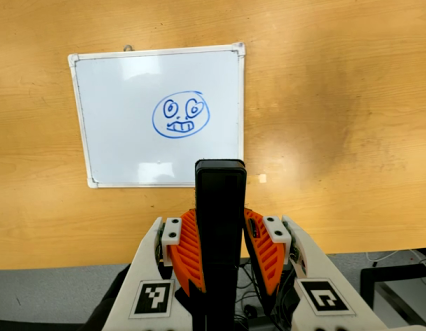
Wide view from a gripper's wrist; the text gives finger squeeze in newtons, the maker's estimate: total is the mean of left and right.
{"total": 4.8, "left": 3.5, "right": 6.2}